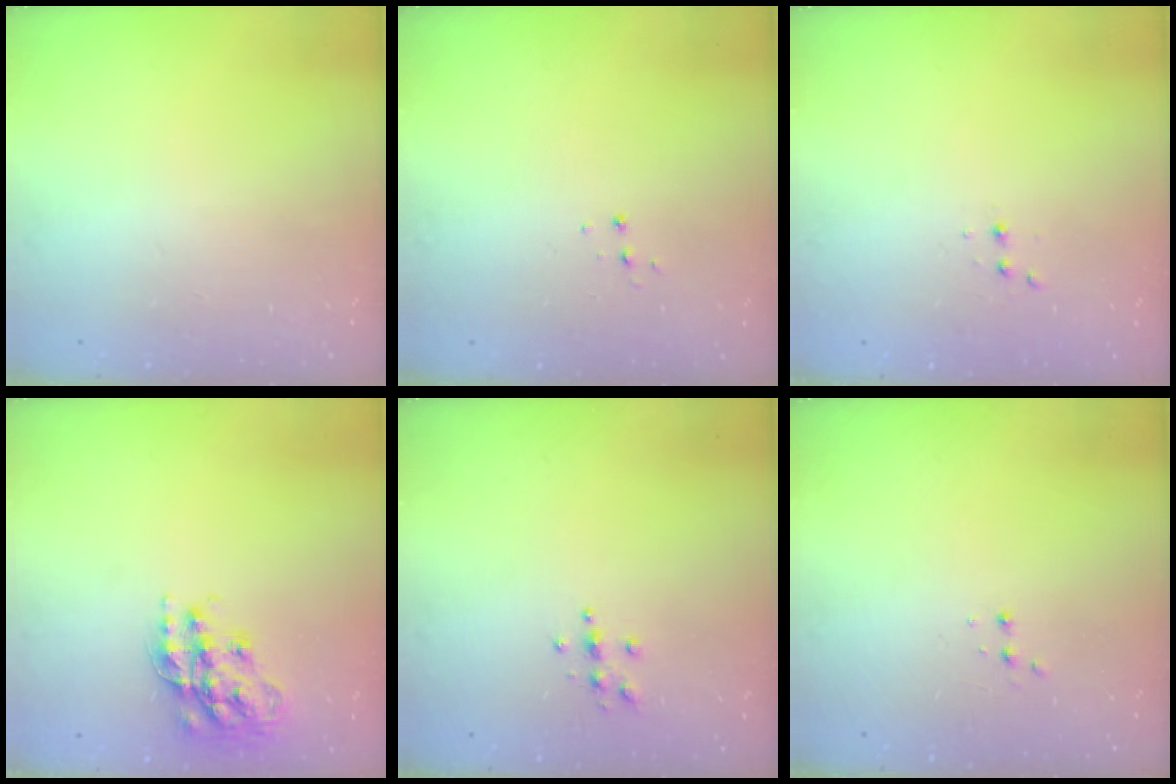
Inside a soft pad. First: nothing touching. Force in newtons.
{"total": 3.7, "press": 3.7, "slide": 0.4}
{"total": 2.5, "press": 2.4, "slide": 0.5}
{"total": 15.2, "press": 15.2, "slide": 0.8}
{"total": 3.9, "press": 3.8, "slide": 0.4}
{"total": 2.9, "press": 2.7, "slide": 1.0}